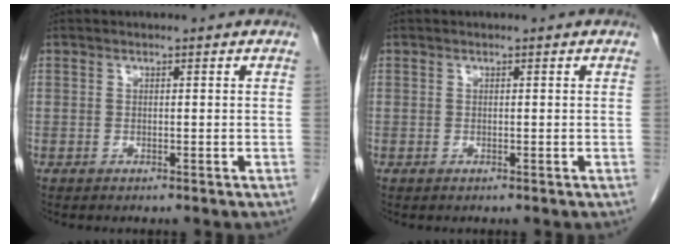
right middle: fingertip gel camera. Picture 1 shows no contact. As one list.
[{"total": 0.0}]